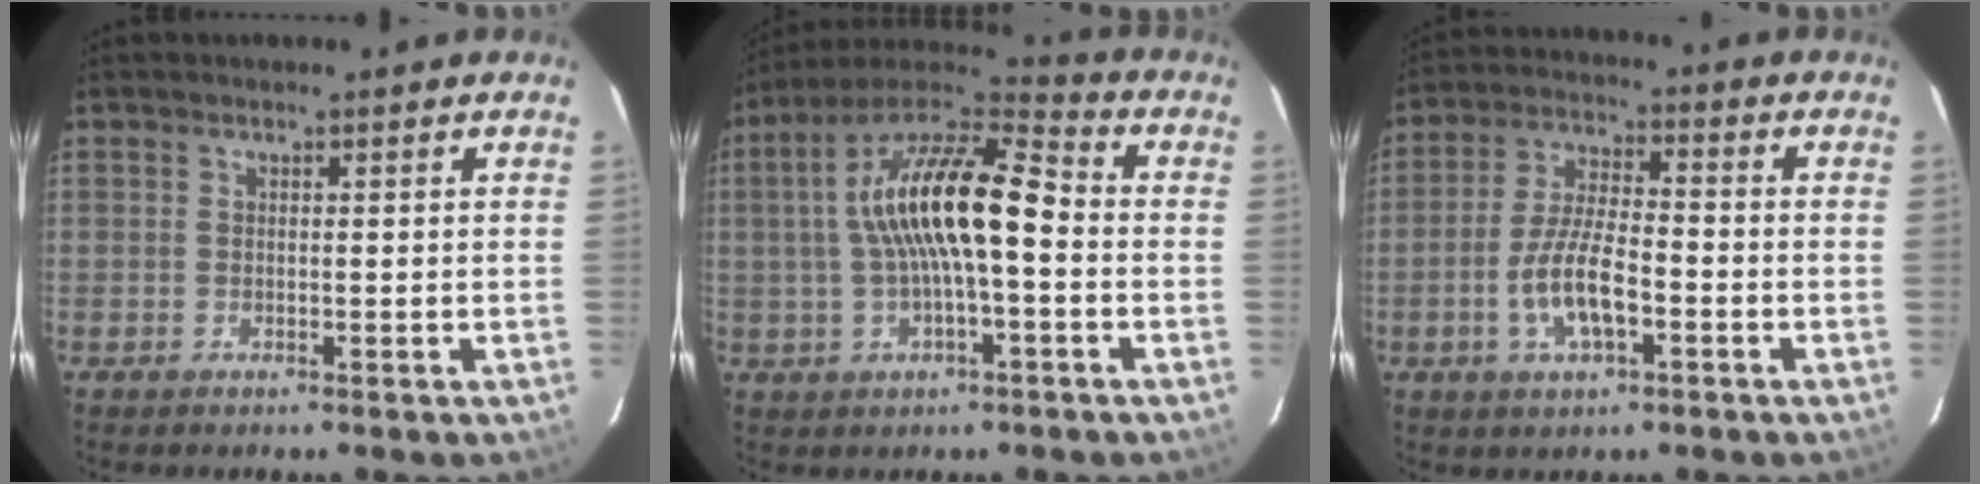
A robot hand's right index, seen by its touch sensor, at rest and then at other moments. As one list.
[{"total": 16.2, "force": [-0.2, 4.8, 15.5], "torque": [-0.280, 0.023, -0.012]}, {"total": 9.7, "force": [-3.4, 3.4, 8.4], "torque": [-0.172, 0.001, -0.061]}]